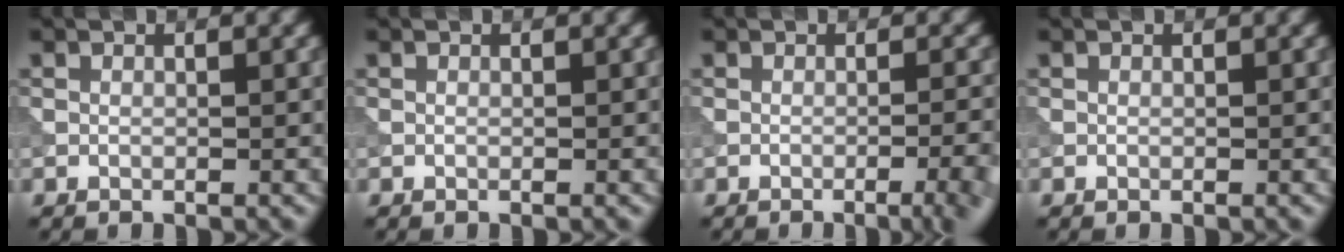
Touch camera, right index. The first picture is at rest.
{"total": 0.0}
{"total": 5.0, "force": [-2.3, 1.6, 4.2], "torque": [-0.030, 0.009, -0.025]}
{"total": 0.0}